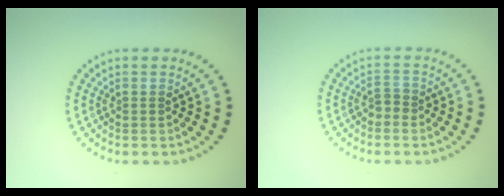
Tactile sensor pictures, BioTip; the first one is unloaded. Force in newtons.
{"total": 1.2, "press": 1.1, "slide": 0.5}